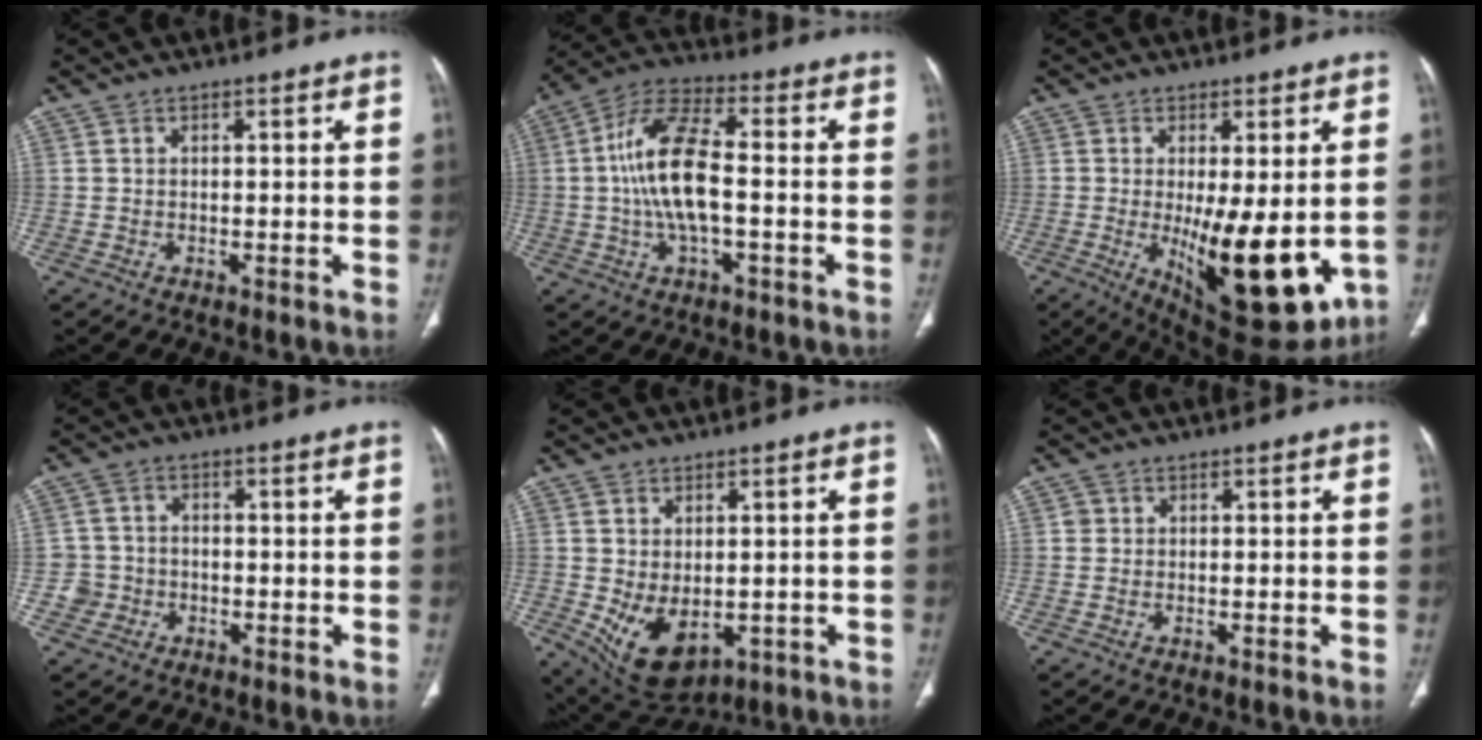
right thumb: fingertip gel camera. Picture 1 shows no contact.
{"total": 13.3, "force": [-0.9, 5.2, 12.1], "torque": [-0.249, 0.028, -0.024]}
{"total": 15.7, "force": [-2.3, 5.6, 14.5], "torque": [-0.207, -0.036, -0.015]}
{"total": 4.1, "force": [-1.4, 3.9, 0.2], "torque": [0.019, 0.016, -0.029]}
{"total": 9.6, "force": [-1.8, 6.2, 7.2], "torque": [-0.107, -0.009, -0.004]}
{"total": 1.0, "force": [0.2, 0.9, 0.1], "torque": [0.005, 0.003, 0.003]}